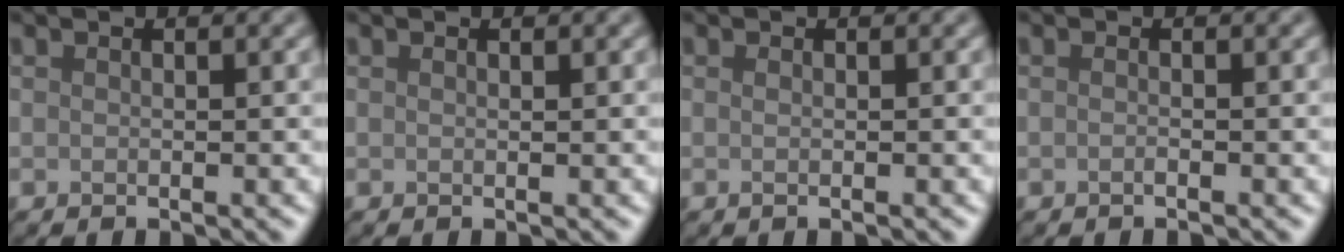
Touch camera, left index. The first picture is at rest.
{"total": 0.5, "force": [0.3, 0.1, 0.4], "torque": [-0.004, 0.002, 0.001]}
{"total": 0.8, "force": [0.0, 0.3, 0.7], "torque": [-0.009, 0.001, -0.003]}
{"total": 0.7, "force": [-0.3, 0.2, 0.6], "torque": [-0.010, -0.002, -0.008]}